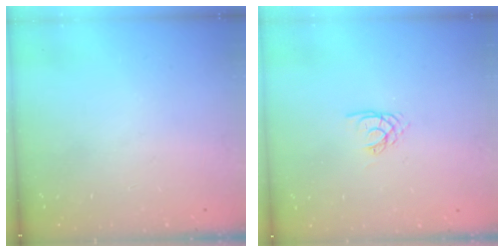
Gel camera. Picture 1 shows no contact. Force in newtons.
{"total": 2.2, "press": 2.2, "slide": 0.2}